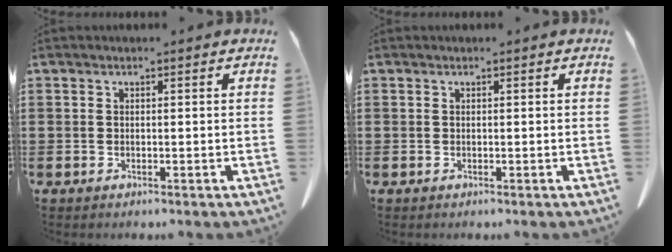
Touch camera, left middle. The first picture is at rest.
{"total": 0.0}